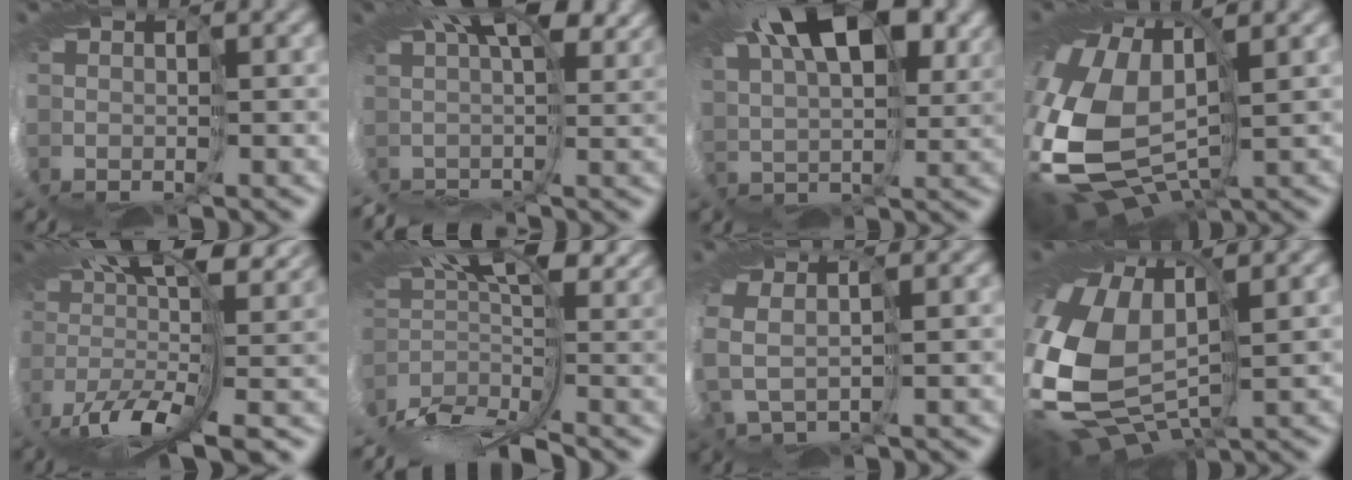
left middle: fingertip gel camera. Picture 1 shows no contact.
{"total": 7.9, "force": [2.5, 3.1, 6.8], "torque": [-0.071, 0.029, 0.036]}
{"total": 11.6, "force": [6.2, 5.4, 8.2], "torque": [-0.134, 0.048, 0.085]}
{"total": 12.1, "force": [-1.1, 7.9, 9.0], "torque": [-0.252, -0.019, -0.008]}
{"total": 11.8, "force": [1.7, 5.0, 10.6], "torque": [-0.199, -0.014, 0.042]}
{"total": 8.7, "force": [-3.4, 2.4, 7.7], "torque": [-0.142, 0.011, -0.063]}
{"total": 2.1, "force": [-0.1, 1.2, 1.6], "torque": [-0.090, -0.004, -0.004]}
{"total": 10.4, "force": [-0.5, 7.1, 7.6], "torque": [-0.225, -0.004, -0.010]}